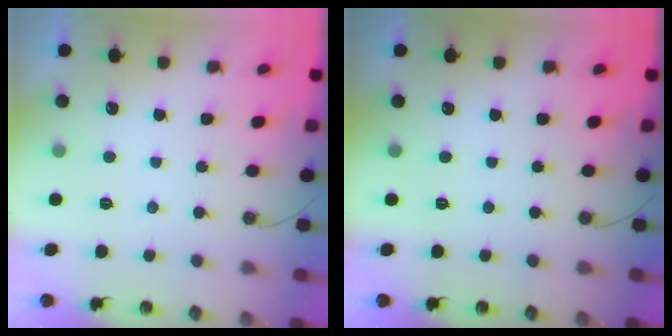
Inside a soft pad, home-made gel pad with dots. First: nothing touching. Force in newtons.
{"total": 0.0}